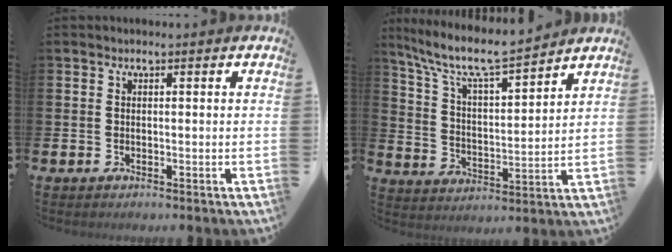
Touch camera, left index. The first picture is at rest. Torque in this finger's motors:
{"motor_torque": [0.94, -1.19, 0.42, 0.20]}